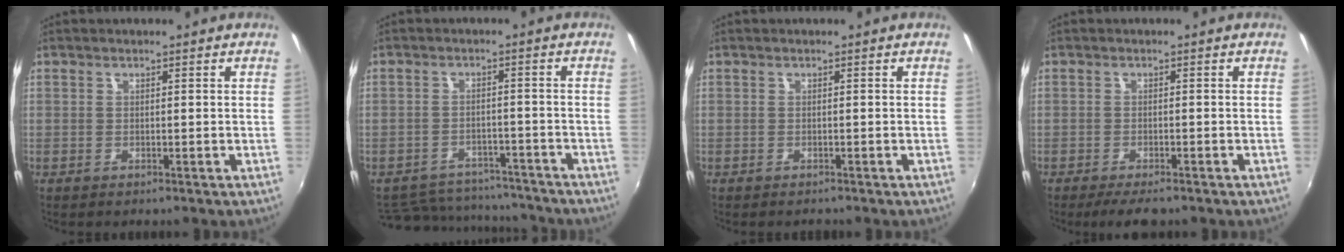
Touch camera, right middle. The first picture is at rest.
{"total": 13.8, "force": [-12.1, 5.3, 3.8], "torque": [-0.096, 0.015, -0.161]}
{"total": 0.5, "force": [-0.5, 0.2, 0.1], "torque": [-0.002, -0.003, -0.009]}
{"total": 4.2, "force": [-3.3, 0.9, 2.4], "torque": [-0.053, -0.017, -0.057]}